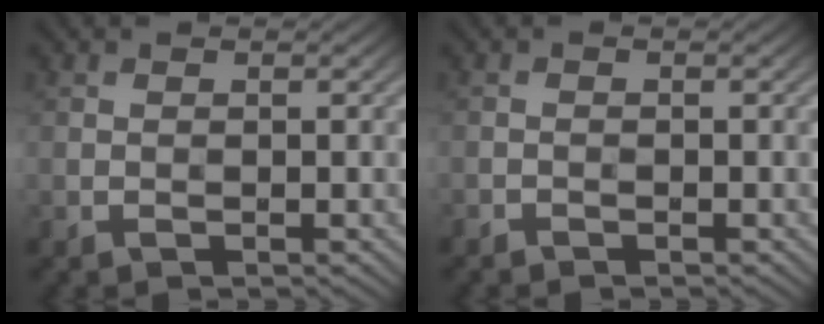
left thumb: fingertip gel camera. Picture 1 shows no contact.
{"total": 0.8, "force": [-0.8, 0.1, 0.0], "torque": [0.002, -0.004, -0.012]}